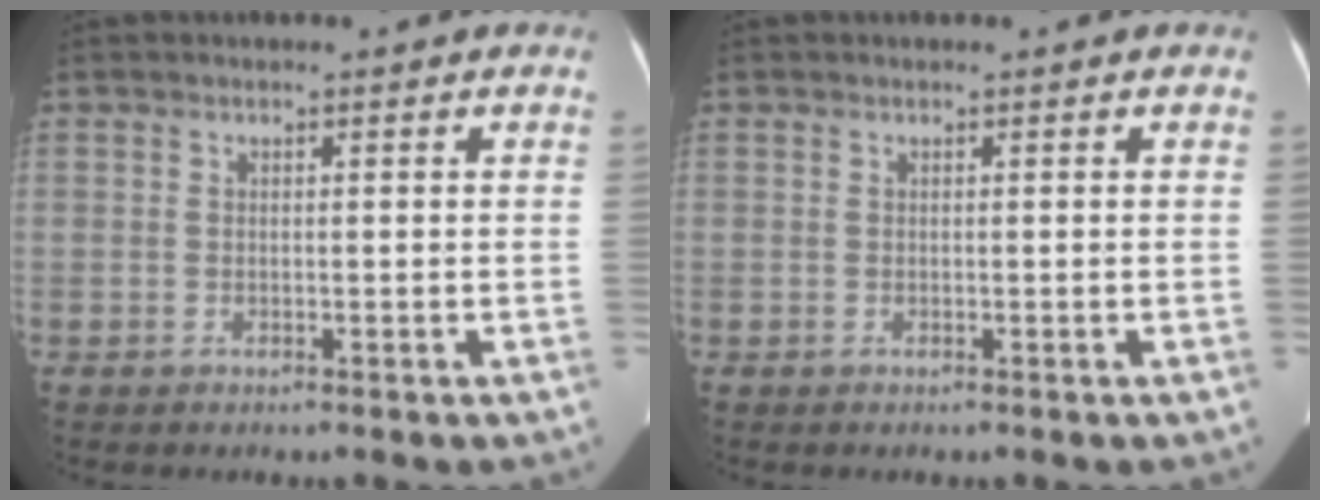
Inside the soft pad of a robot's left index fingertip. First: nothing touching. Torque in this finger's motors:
{"motor_torque": [-0.15, -0.04, 0.05, 0.02]}